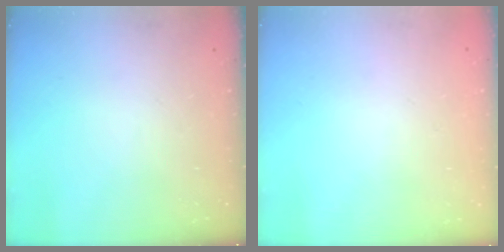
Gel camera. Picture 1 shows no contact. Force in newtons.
{"total": 1.6, "press": 1.6, "slide": 0.2}